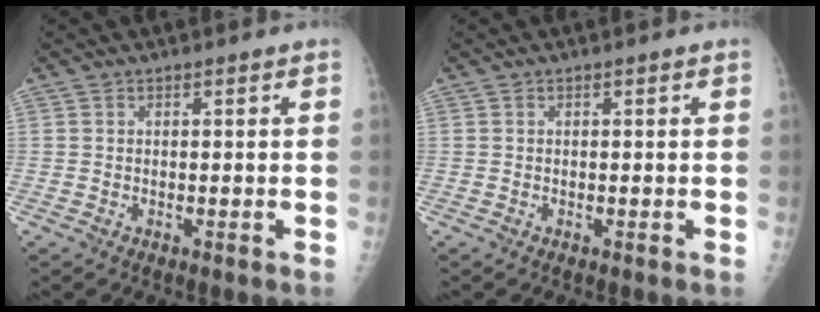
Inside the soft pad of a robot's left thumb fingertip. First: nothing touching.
{"total": 0.0}